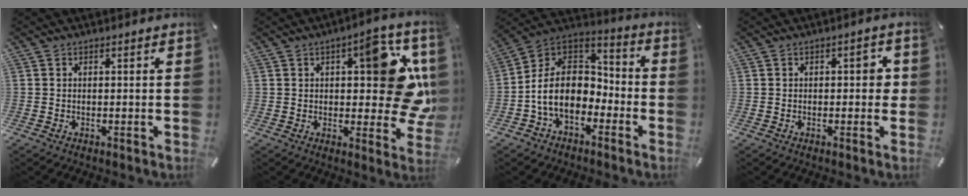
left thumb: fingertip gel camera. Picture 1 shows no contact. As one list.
[{"total": 18.0, "force": [4.1, 7.8, 15.7], "torque": [-0.178, -0.021, 0.063]}, {"total": 13.2, "force": [-4.6, 9.7, 7.7], "torque": [-0.185, 0.015, -0.089]}, {"total": 2.9, "force": [-0.1, 1.7, 2.4], "torque": [-0.029, 0.006, -0.008]}]